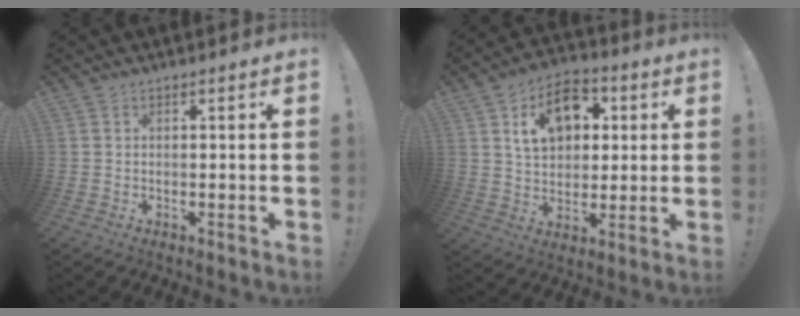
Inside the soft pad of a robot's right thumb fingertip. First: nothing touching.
{"total": 14.6, "force": [5.3, 10.6, 8.5], "torque": [-0.118, -0.009, 0.101]}